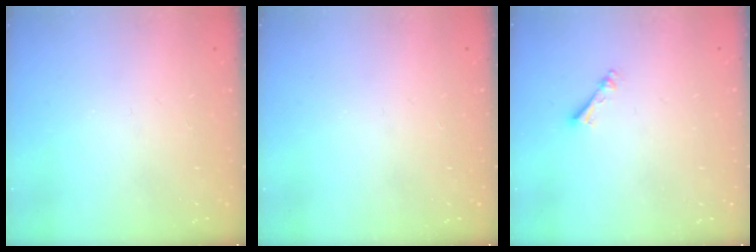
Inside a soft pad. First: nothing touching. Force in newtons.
{"total": 0.0}
{"total": 2.5, "press": 2.5, "slide": 0.4}